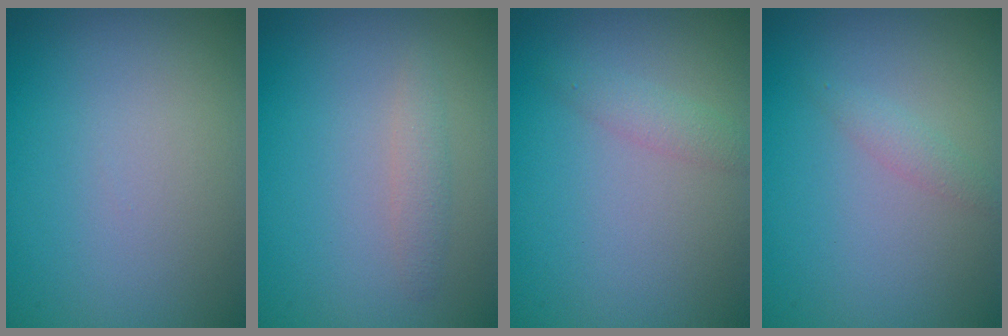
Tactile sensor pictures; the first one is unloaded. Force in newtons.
{"total": 1.3, "press": 1.3, "slide": 0.0}
{"total": 1.4, "press": 1.4, "slide": 0.1}
{"total": 1.2, "press": 1.2, "slide": 0.0}